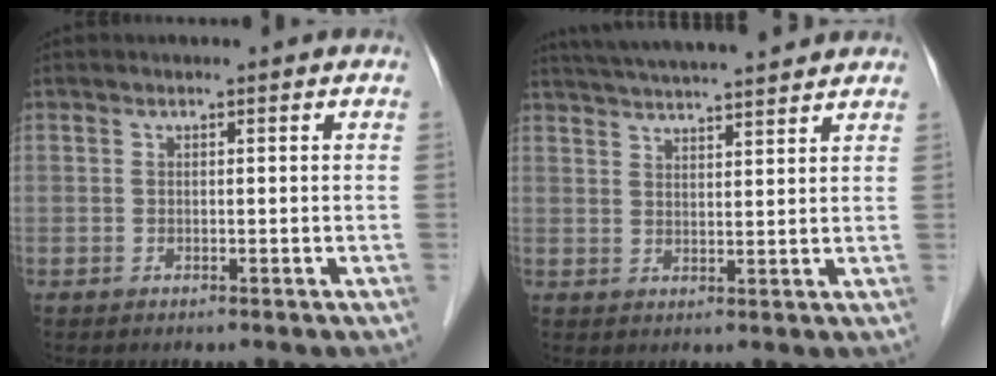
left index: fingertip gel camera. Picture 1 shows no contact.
{"total": 14.5, "force": [13.1, 1.1, 6.1], "torque": [-0.109, 0.035, 0.193]}